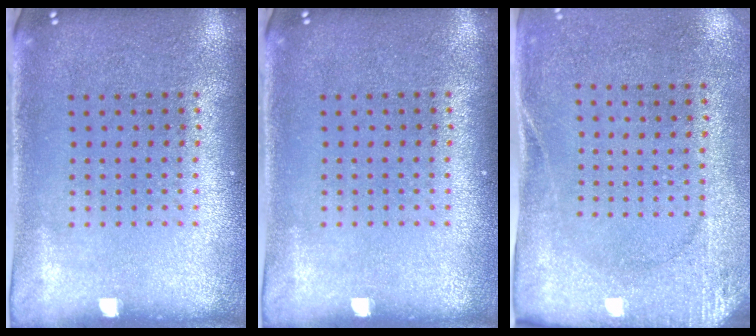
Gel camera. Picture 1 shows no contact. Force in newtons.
{"total": 0.0}
{"total": 2.7, "press": 2.0, "slide": 1.7}